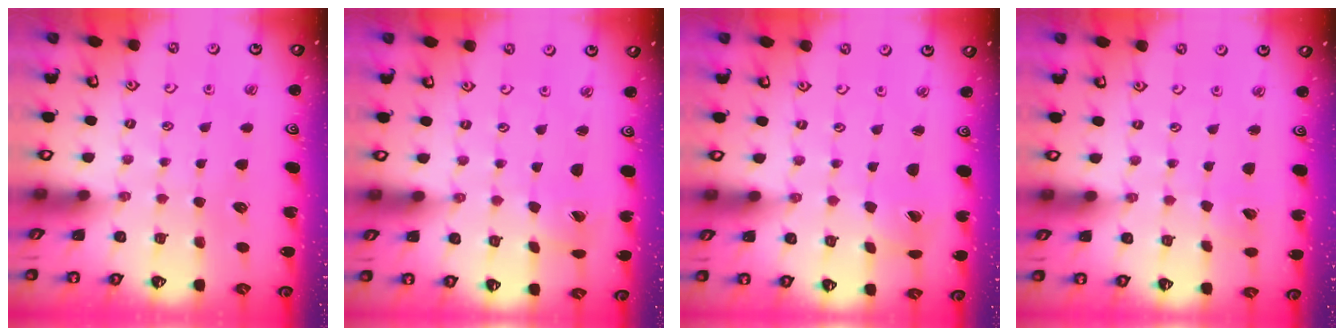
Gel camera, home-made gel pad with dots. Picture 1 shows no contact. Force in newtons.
{"total": 1.6, "press": 1.5, "slide": 0.3}
{"total": 1.0, "press": 1.0, "slide": 0.1}
{"total": 2.7, "press": 2.6, "slide": 0.4}